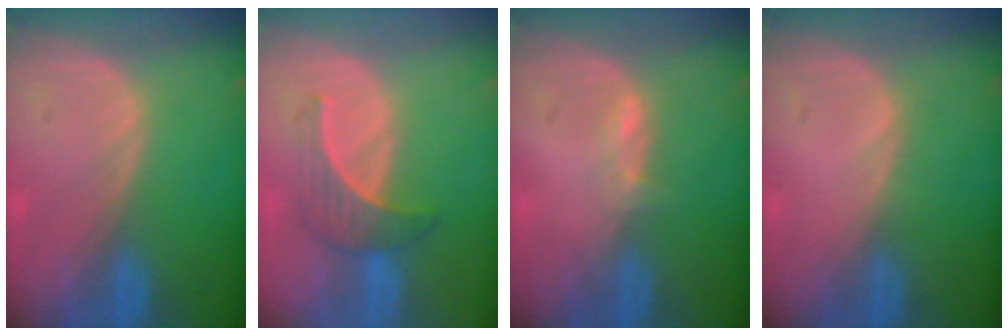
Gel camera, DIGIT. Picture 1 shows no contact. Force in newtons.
{"total": 4.5, "press": 4.4, "slide": 0.8}
{"total": 1.6, "press": 1.5, "slide": 0.6}
{"total": 0.0}